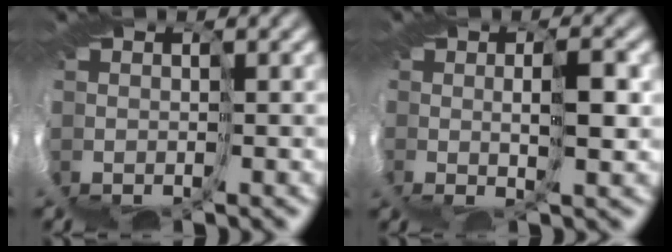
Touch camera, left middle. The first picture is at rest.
{"total": 3.3, "force": [1.4, -0.7, 3.0], "torque": [-0.059, -0.001, 0.024]}